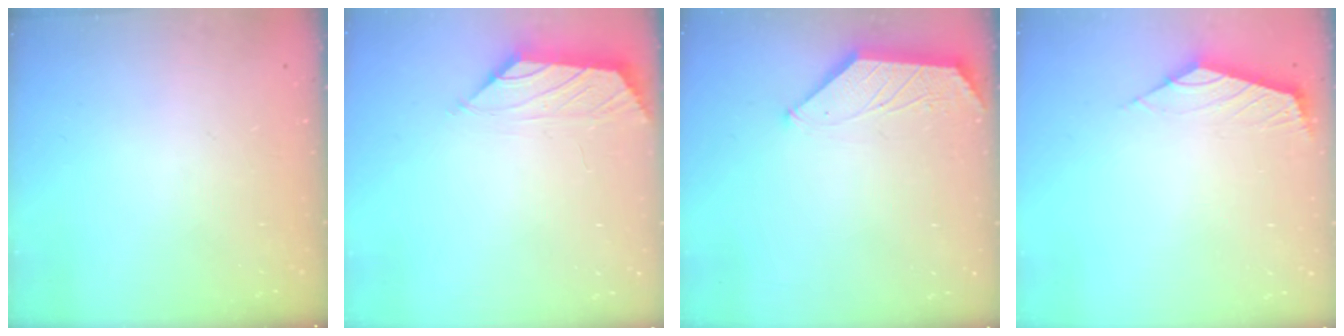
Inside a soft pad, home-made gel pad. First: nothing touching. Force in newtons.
{"total": 0.9, "press": 0.7, "slide": 0.5}
{"total": 1.9, "press": 1.9, "slide": 0.5}
{"total": 2.4, "press": 2.3, "slide": 0.6}